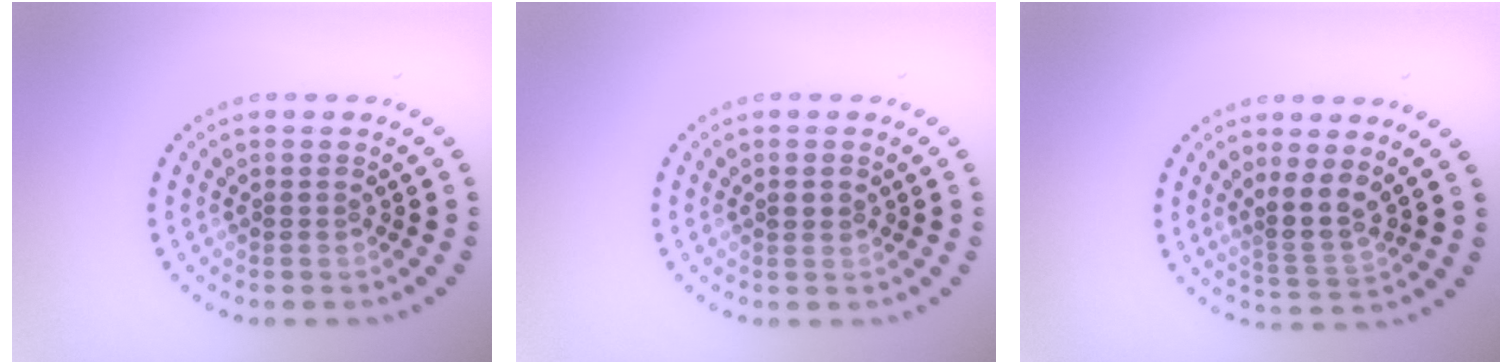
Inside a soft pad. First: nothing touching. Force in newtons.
{"total": 1.2, "press": 1.2, "slide": 0.1}
{"total": 2.9, "press": 2.0, "slide": 2.0}